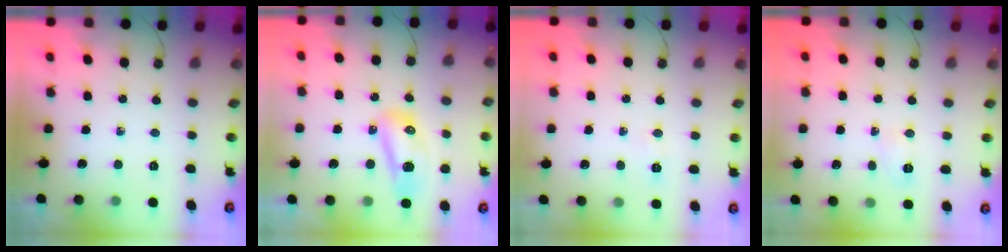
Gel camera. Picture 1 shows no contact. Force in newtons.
{"total": 17.2, "press": 11.0, "slide": 13.2}
{"total": 4.2, "press": 4.2, "slide": 0.6}
{"total": 3.0, "press": 2.9, "slide": 0.8}